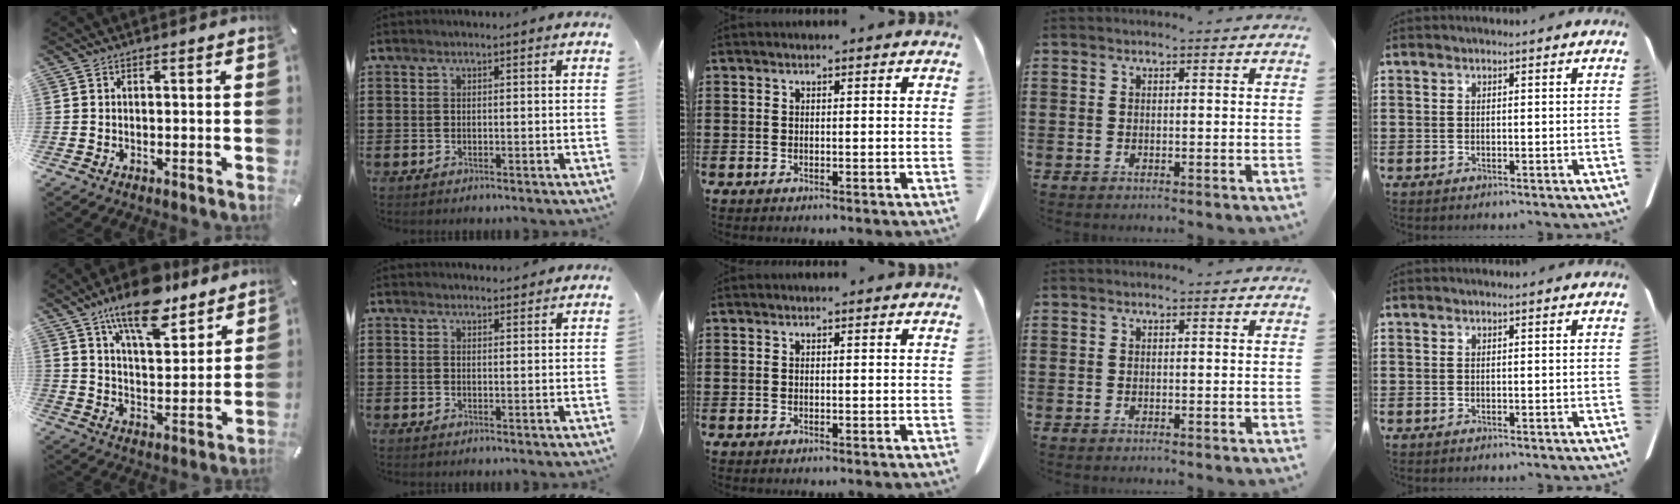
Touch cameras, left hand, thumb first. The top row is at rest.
{"thumb": {"total": 15.7, "force": [11.8, 6.3, 8.3], "torque": [-0.132, -0.067, 0.204]}, "index": {"total": 1.6, "force": [1.6, 0.3, 0.1], "torque": [-0.006, 0.002, 0.031]}}